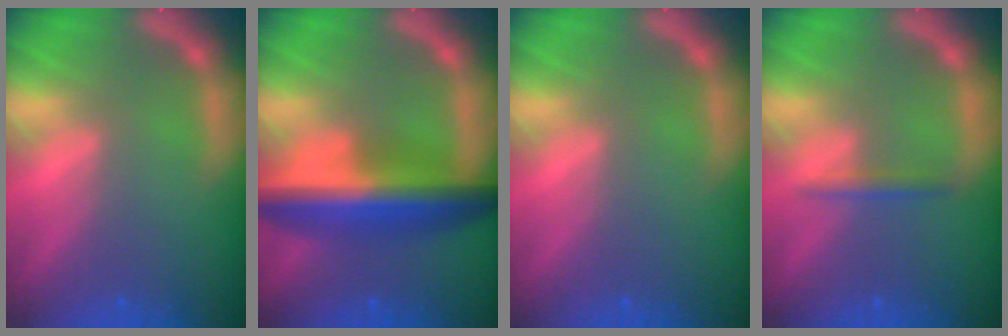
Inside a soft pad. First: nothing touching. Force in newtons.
{"total": 9.0}
{"total": 0.0}
{"total": 1.4}